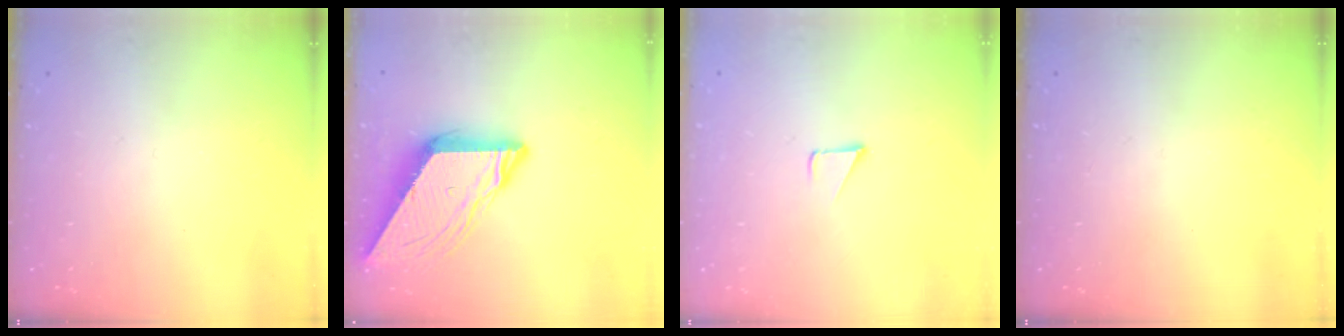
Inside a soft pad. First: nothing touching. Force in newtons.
{"total": 10.0, "press": 10.0, "slide": 0.8}
{"total": 1.7, "press": 1.7, "slide": 0.1}
{"total": 0.0}